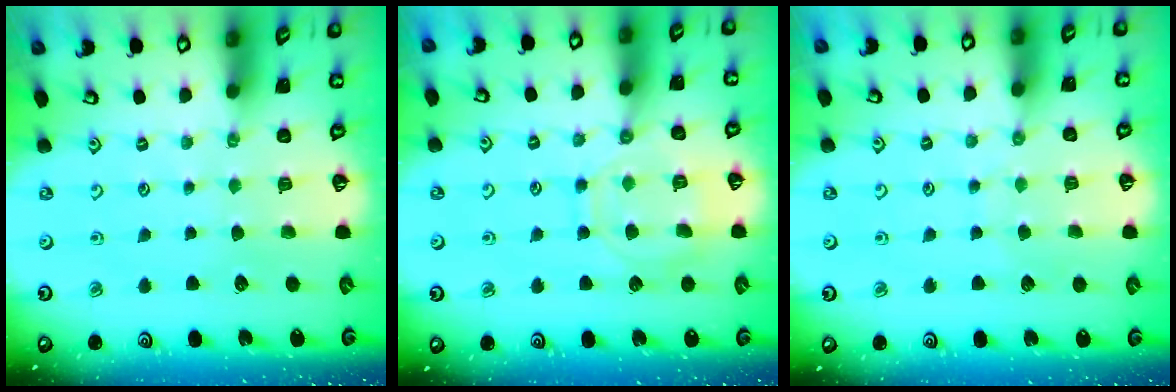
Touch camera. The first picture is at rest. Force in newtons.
{"total": 11.7, "press": 11.6, "slide": 1.2}
{"total": 3.9, "press": 3.9, "slide": 0.4}